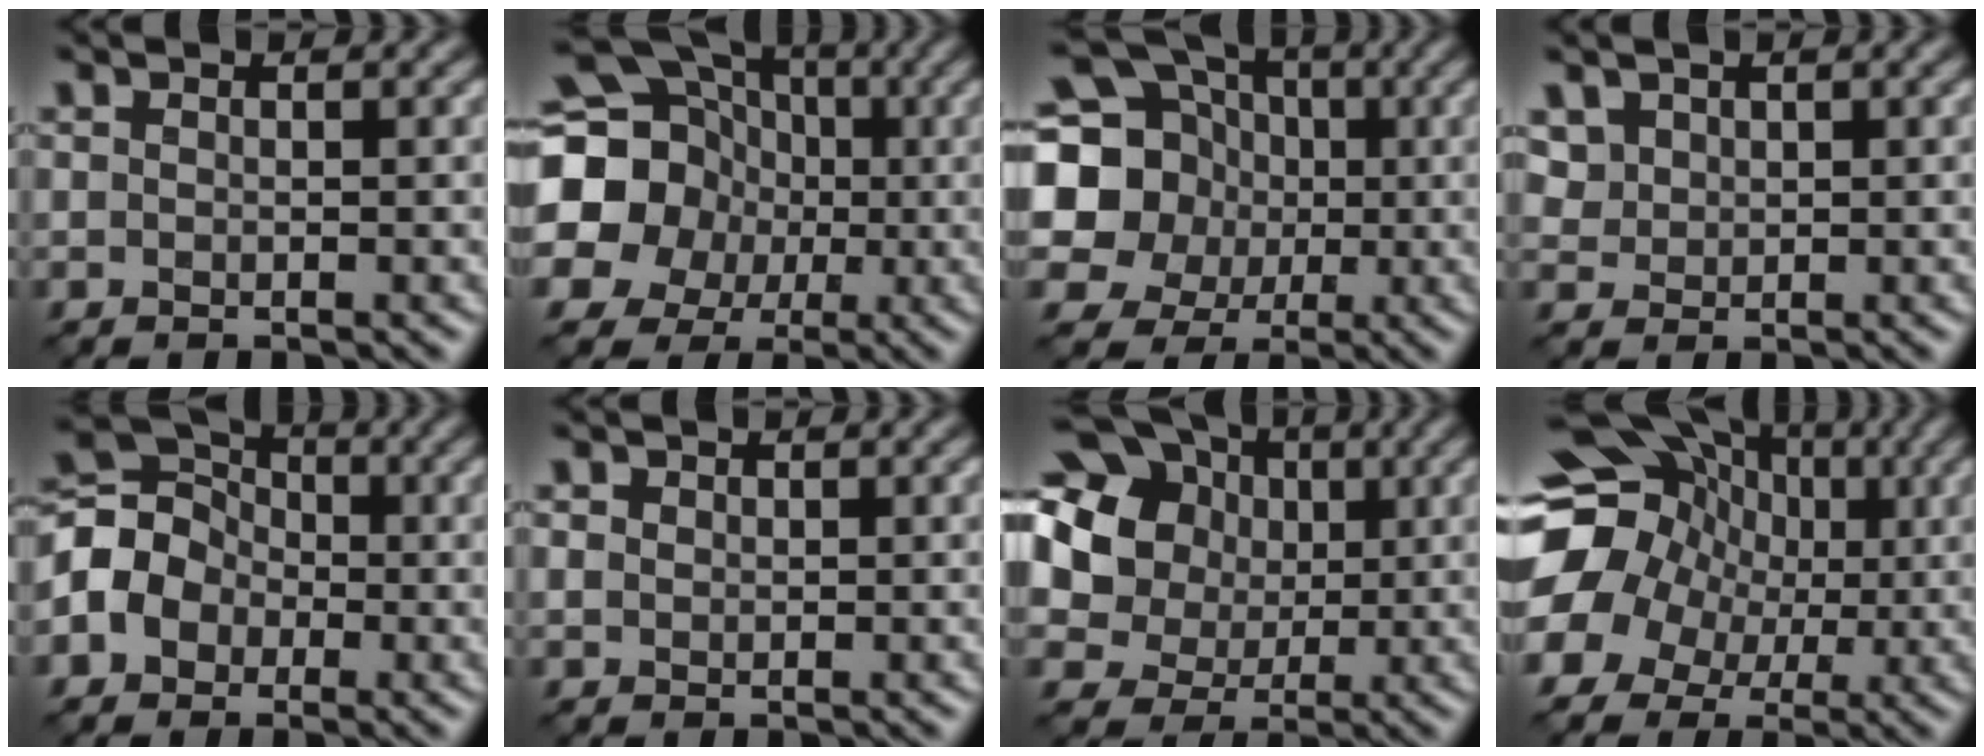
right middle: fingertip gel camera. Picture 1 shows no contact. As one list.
[{"total": 18.7, "force": [0.2, 17.7, 5.9], "torque": [-0.170, 0.014, -0.043]}, {"total": 14.0, "force": [1.7, 12.7, 5.5], "torque": [-0.151, 0.029, 0.000]}, {"total": 2.3, "force": [1.5, 1.7, 0.6], "torque": [-0.028, -0.002, 0.044]}, {"total": 5.5, "force": [-1.1, 4.8, 2.4], "torque": [-0.041, 0.010, -0.035]}, {"total": 0.8, "force": [0.4, 0.7, 0.1], "torque": [-0.001, 0.003, 0.004]}, {"total": 17.5, "force": [5.3, 15.1, 7.0], "torque": [-0.188, 0.030, 0.078]}, {"total": 14.6, "force": [2.4, 12.8, 6.7], "torque": [-0.154, 0.038, 0.021]}]